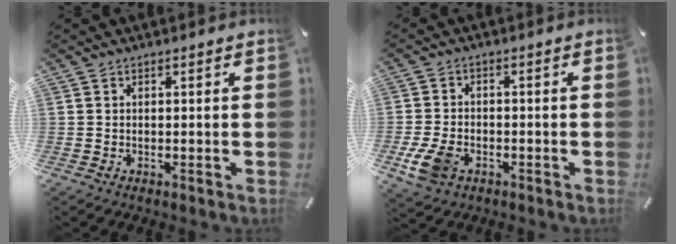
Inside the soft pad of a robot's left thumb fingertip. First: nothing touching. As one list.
[{"total": 7.1, "force": [-2.8, 4.9, 4.3], "torque": [-0.106, 0.006, -0.053]}]